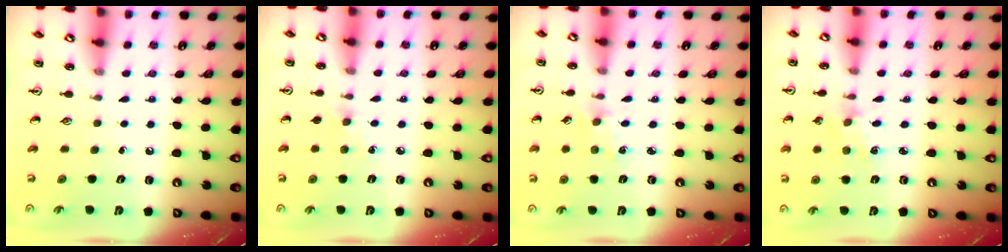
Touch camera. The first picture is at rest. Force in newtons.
{"total": 4.4, "press": 4.3, "slide": 0.6}
{"total": 1.5, "press": 1.5, "slide": 0.3}
{"total": 2.6, "press": 2.6, "slide": 0.4}